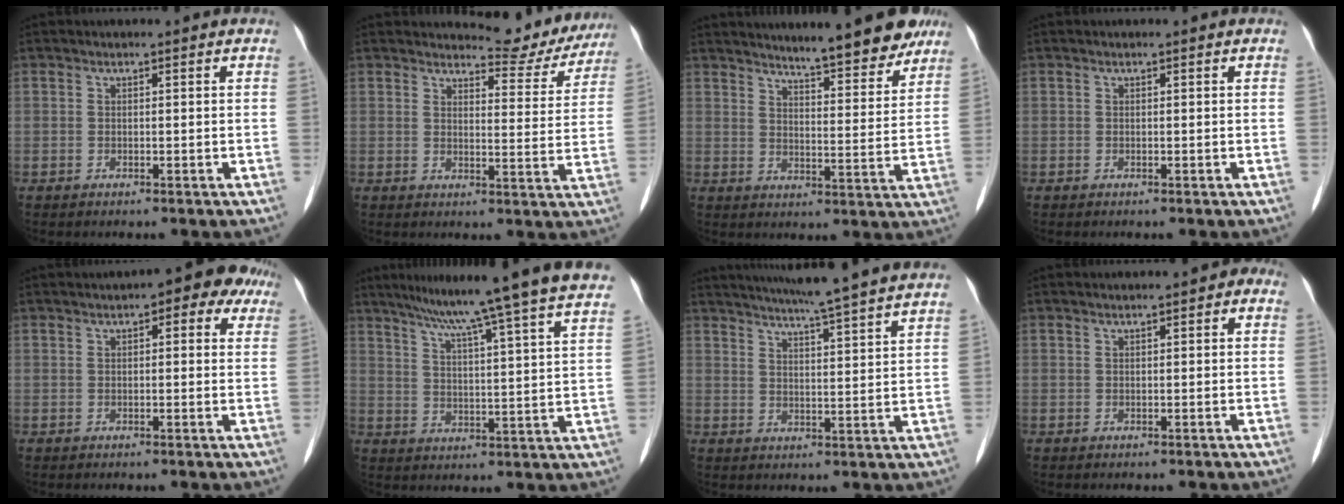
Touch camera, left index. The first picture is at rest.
{"total": 8.8, "force": [8.5, 2.1, 0.7], "torque": [-0.003, -0.023, 0.095]}
{"total": 12.3, "force": [11.0, 1.4, 5.3], "torque": [-0.066, -0.012, 0.142]}
{"total": 0.0}
{"total": 7.2, "force": [4.0, 2.6, 5.4], "torque": [-0.052, 0.026, 0.040]}
{"total": 21.8, "force": [18.9, -2.1, 10.6], "torque": [-0.169, -0.031, 0.245]}
{"total": 16.2, "force": [14.6, -1.4, 6.9], "torque": [-0.115, -0.019, 0.187]}
{"total": 2.3, "force": [1.0, 0.7, 1.9], "torque": [-0.026, 0.016, 0.011]}